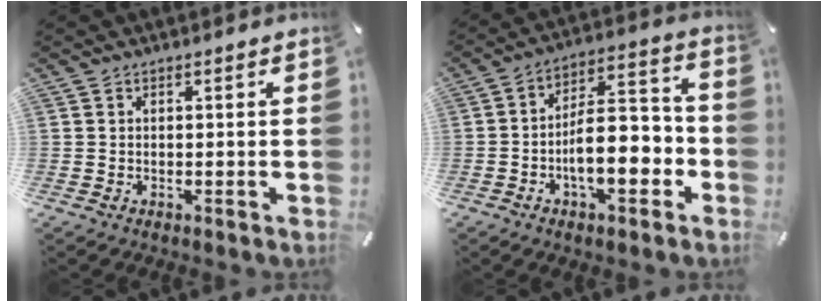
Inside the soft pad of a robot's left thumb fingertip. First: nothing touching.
{"total": 12.9, "force": [-4.2, 6.5, 10.4], "torque": [-0.151, 0.004, -0.078]}